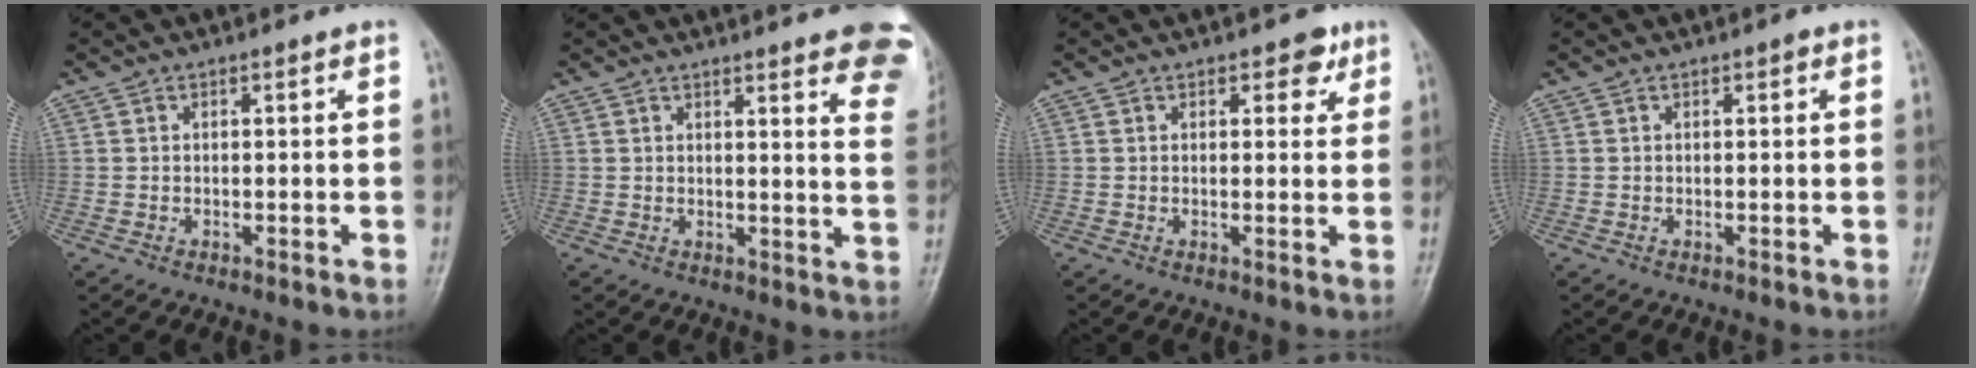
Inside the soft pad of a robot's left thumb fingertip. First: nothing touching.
{"total": 16.7, "force": [11.7, 3.4, 11.4], "torque": [-0.116, -0.046, 0.121]}
{"total": 3.7, "force": [2.0, 2.3, 2.1], "torque": [-0.001, -0.006, 0.022]}
{"total": 0.8, "force": [0.3, 0.4, 0.6], "torque": [-0.002, 0.001, 0.002]}